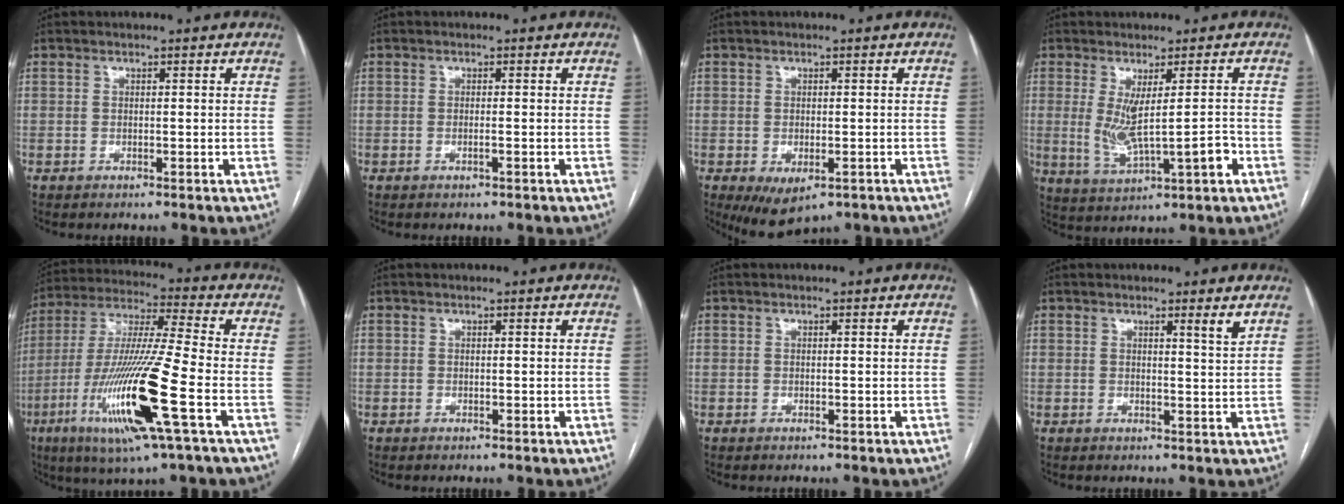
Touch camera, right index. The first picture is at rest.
{"total": 0.7, "force": [-0.2, 0.0, 0.6], "torque": [-0.015, -0.001, -0.002]}
{"total": 6.0, "force": [-3.2, 3.0, 4.1], "torque": [-0.064, -0.011, -0.040]}
{"total": 8.0, "force": [-0.6, 1.5, 7.8], "torque": [-0.139, -0.007, 0.002]}
{"total": 19.1, "force": [-6.6, 0.2, 17.9], "torque": [-0.379, -0.029, -0.128]}
{"total": 0.0}
{"total": 0.0}
{"total": 1.9, "force": [1.4, -0.4, 1.2], "torque": [-0.023, -0.016, 0.018]}